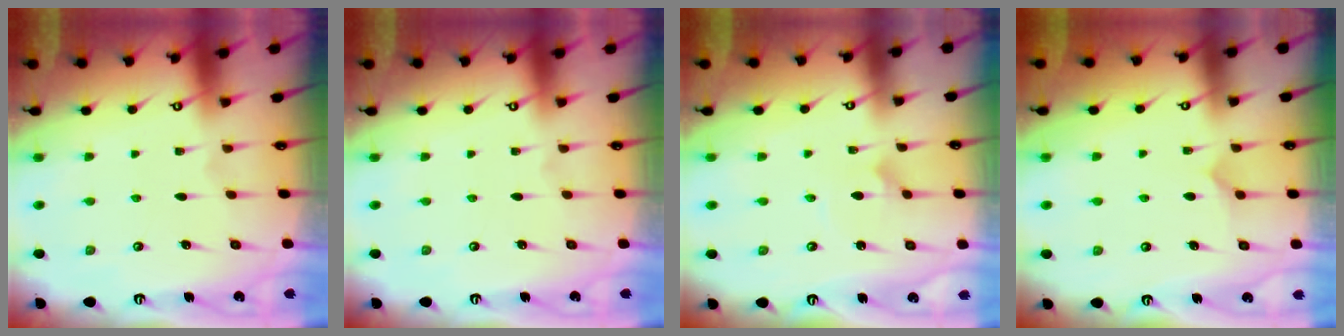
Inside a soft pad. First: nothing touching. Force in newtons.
{"total": 0.0}
{"total": 2.3, "press": 2.3, "slide": 0.1}
{"total": 5.1, "press": 5.1, "slide": 0.5}